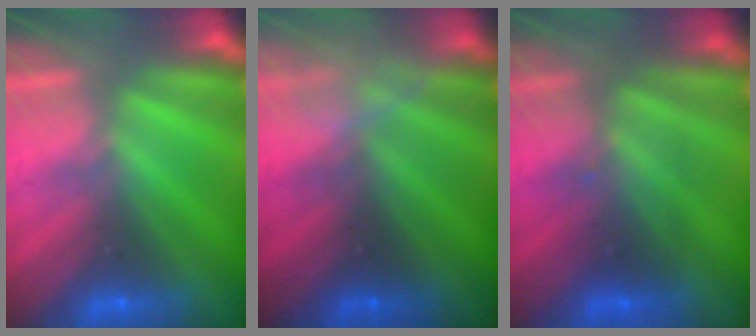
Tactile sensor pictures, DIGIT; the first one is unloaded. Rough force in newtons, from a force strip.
{"total": 2.4}
{"total": 2.4}